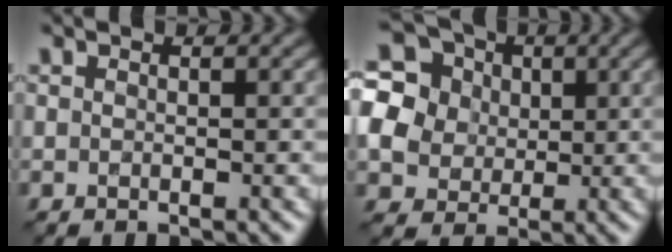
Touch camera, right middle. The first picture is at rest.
{"total": 9.3, "force": [1.6, 8.3, 3.7], "torque": [-0.106, 0.036, 0.007]}